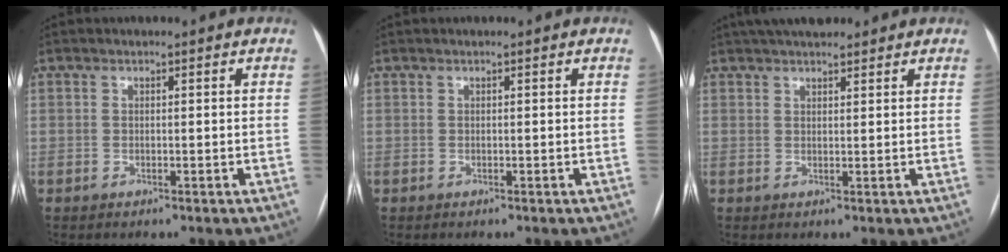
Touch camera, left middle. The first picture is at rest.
{"total": 0.0}
{"total": 7.3, "force": [6.2, 2.0, 3.5], "torque": [-0.048, 0.029, 0.097]}